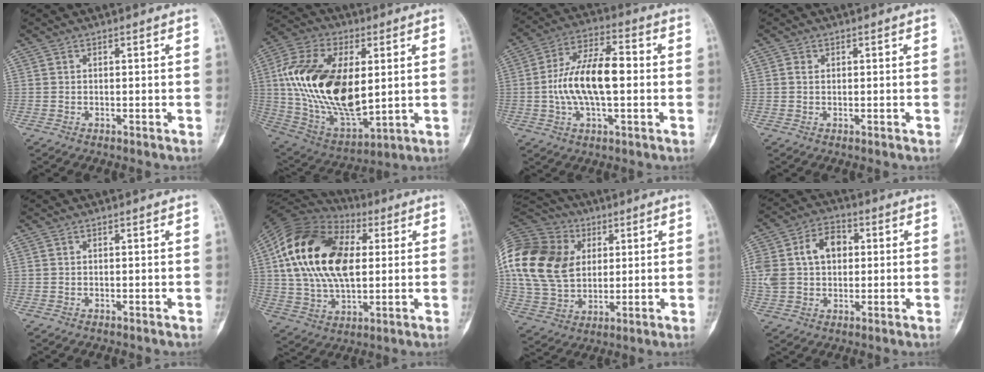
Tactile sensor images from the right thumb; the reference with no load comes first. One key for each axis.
{"total": 25.5, "fx": 3.0, "fy": 14.0, "fz": 21.1, "tx": -0.401, "ty": -0.015, "tz": 0.061}
{"total": 14.5, "fx": -0.5, "fy": 6.6, "fz": 12.9, "tx": -0.235, "ty": 0.025, "tz": -0.015}
{"total": 0.9, "fx": 0.2, "fy": 0.7, "fz": 0.4, "tx": -0.007, "ty": 0.001, "tz": 0.003}
{"total": 0.0}
{"total": 23.9, "fx": 4.6, "fy": 14.0, "fz": 18.7, "tx": -0.344, "ty": 0.003, "tz": 0.074}
{"total": 24.7, "fx": 5.0, "fy": 18.3, "fz": 15.8, "tx": -0.331, "ty": 0.017, "tz": 0.098}
{"total": 15.0, "fx": 2.6, "fy": 10.9, "fz": 10.0, "tx": -0.198, "ty": 0.022, "tz": 0.046}